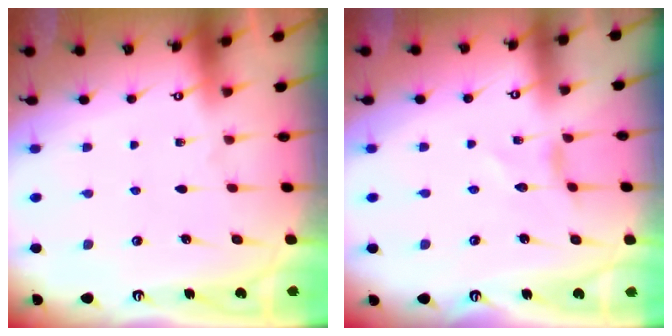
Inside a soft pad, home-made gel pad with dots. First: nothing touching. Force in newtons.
{"total": 0.5, "press": 0.5, "slide": 0.1}